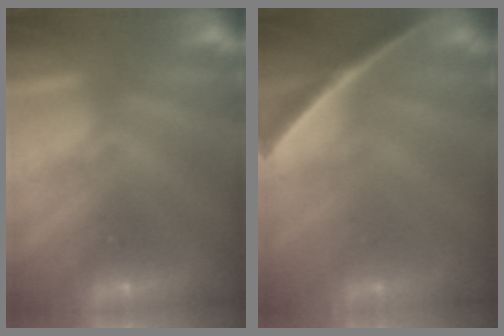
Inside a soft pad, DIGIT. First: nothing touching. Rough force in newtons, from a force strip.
{"total": 1.8}